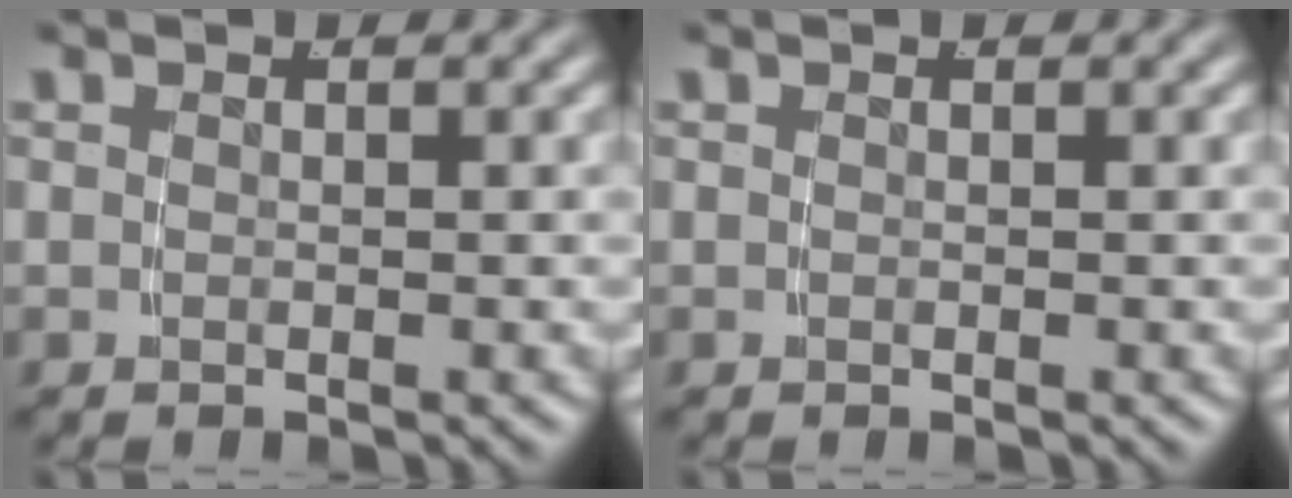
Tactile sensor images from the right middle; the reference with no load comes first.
{"total": 0.0}